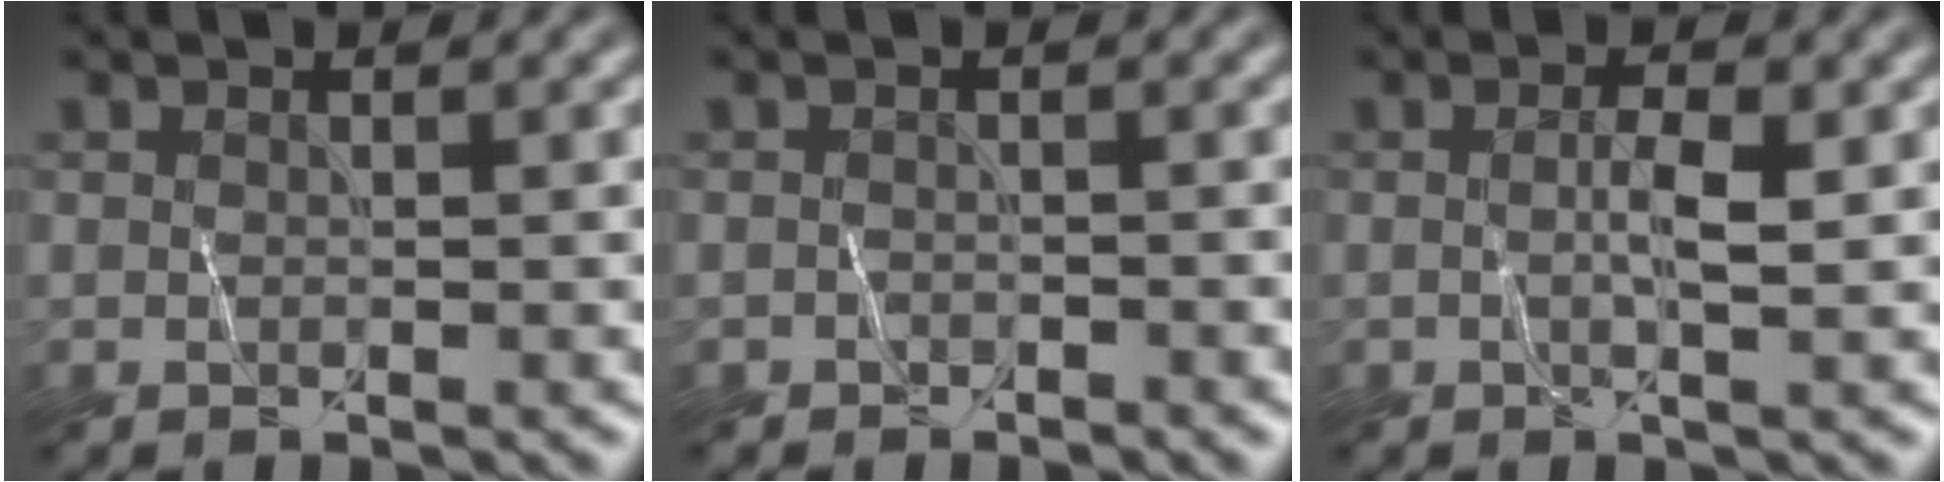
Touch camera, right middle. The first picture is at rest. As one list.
[{"total": 1.0, "force": [-1.0, 0.2, -0.1], "torque": [0.003, 0.004, -0.015]}, {"total": 1.5, "force": [0.0, 0.0, 1.5], "torque": [-0.029, 0.007, 0.000]}]